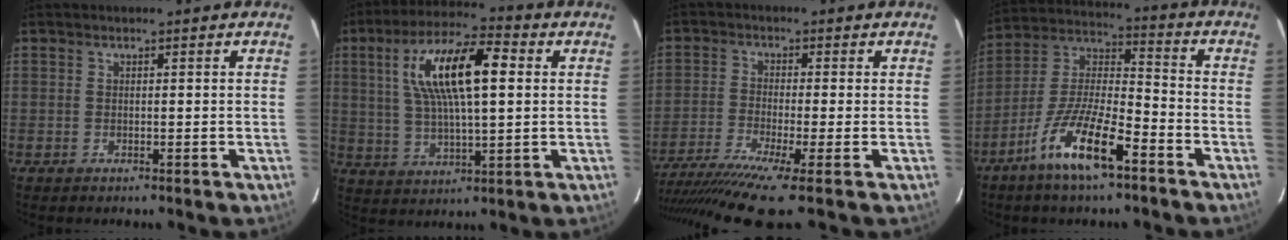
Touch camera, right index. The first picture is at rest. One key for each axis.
{"total": 15.4, "fx": 3.8, "fy": 4.8, "fz": 14.1, "tx": -0.261, "ty": 0.021, "tz": 0.068}
{"total": 13.4, "fx": -9.8, "fy": -0.3, "fz": 9.2, "tx": -0.197, "ty": -0.056, "tz": -0.172}
{"total": 14.1, "fx": -8.6, "fy": 3.3, "fz": 10.6, "tx": -0.215, "ty": -0.007, "tz": -0.163}